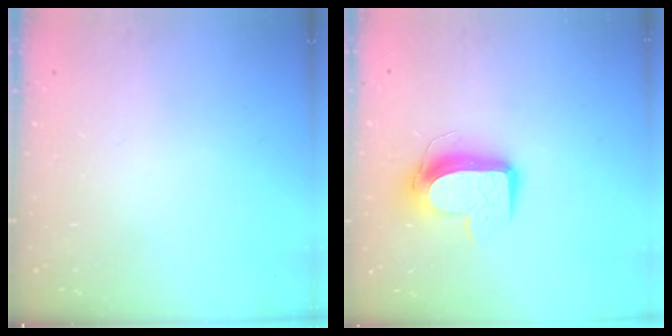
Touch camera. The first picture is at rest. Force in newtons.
{"total": 11.1, "press": 11.0, "slide": 1.0}